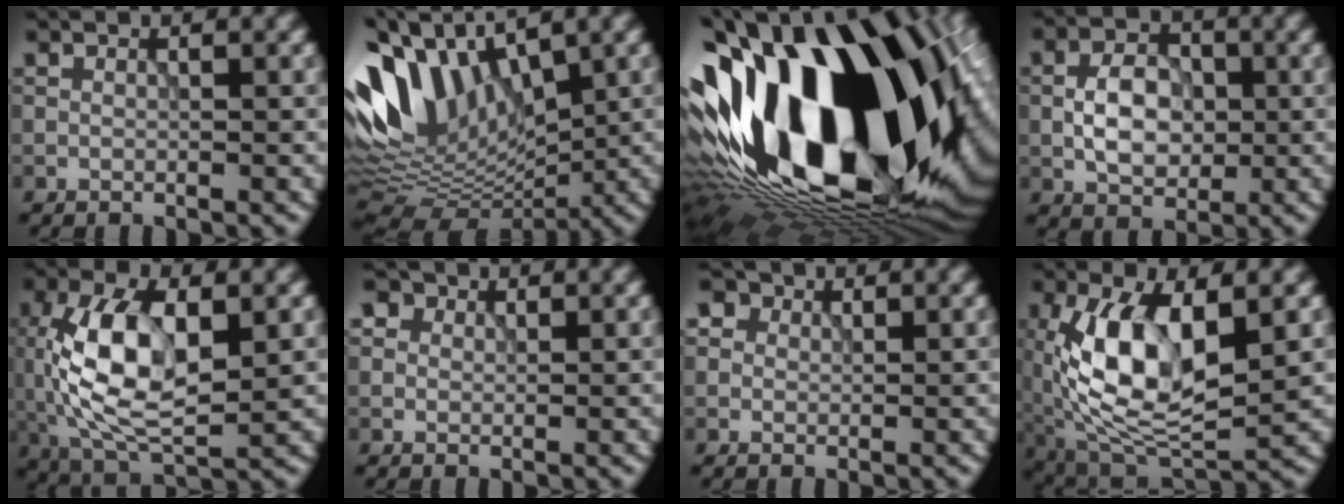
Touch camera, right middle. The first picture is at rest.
{"total": 12.6, "force": [3.1, 7.3, 9.7], "torque": [-0.218, 0.017, 0.052]}
{"total": 22.0, "force": [-1.9, 13.0, 17.7], "torque": [-0.307, -0.027, -0.026]}
{"total": 4.4, "force": [-0.7, 3.0, 3.2], "torque": [-0.054, 0.005, -0.014]}
{"total": 9.3, "force": [0.0, 4.5, 8.1], "torque": [-0.166, 0.001, 0.003]}
{"total": 3.3, "force": [2.0, 2.3, 1.2], "torque": [-0.037, 0.007, 0.025]}
{"total": 3.7, "force": [2.2, 2.6, 1.4], "torque": [-0.043, 0.009, 0.028]}
{"total": 10.4, "force": [0.1, 4.9, 9.2], "torque": [-0.187, -0.001, 0.002]}